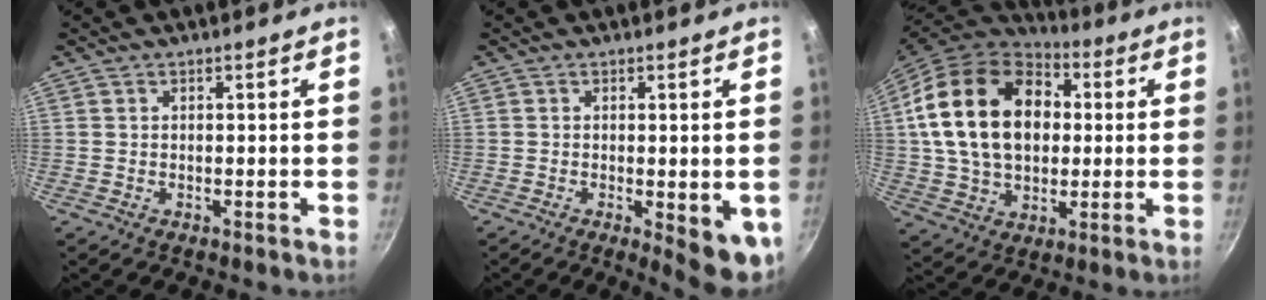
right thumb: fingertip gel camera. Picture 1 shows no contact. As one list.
[{"total": 7.9, "force": [-1.7, 2.4, 7.3], "torque": [-0.070, -0.006, -0.015]}, {"total": 23.7, "force": [4.0, 16.7, 16.4], "torque": [-0.273, 0.019, 0.069]}]